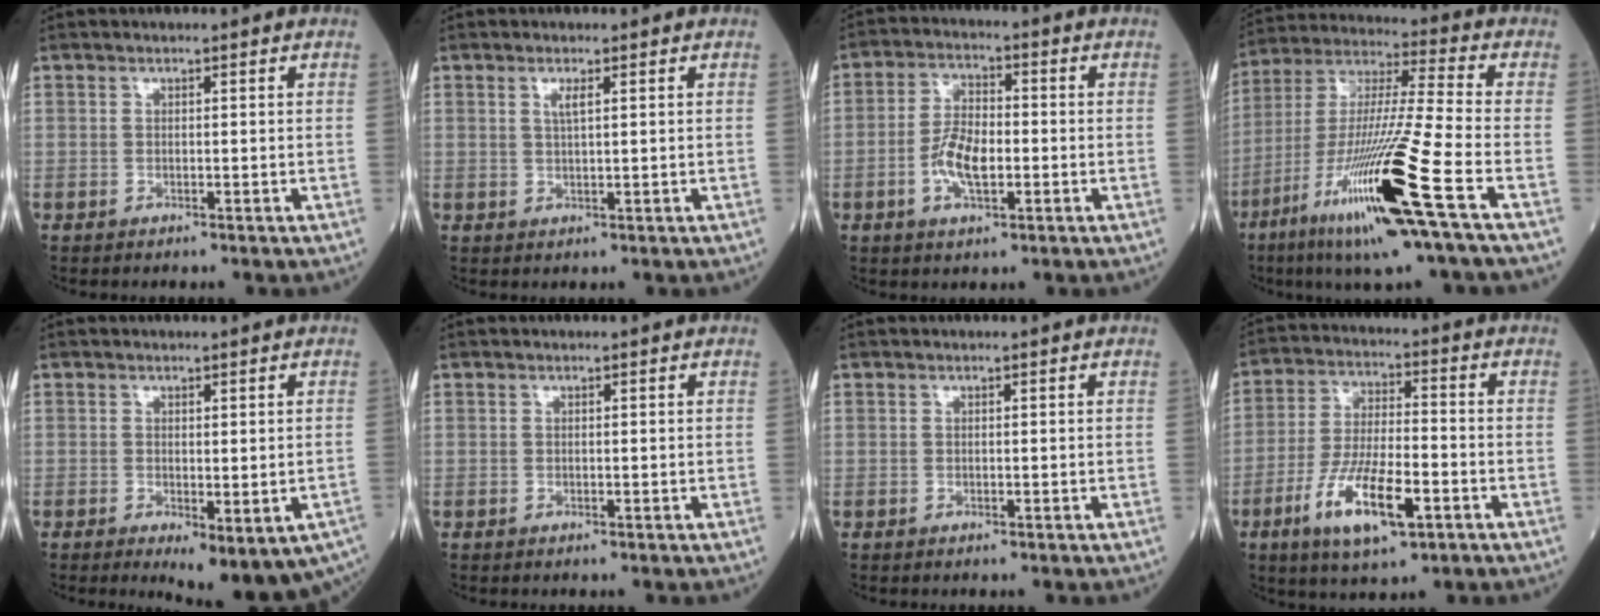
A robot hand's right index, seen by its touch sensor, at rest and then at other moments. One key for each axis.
{"total": 1.7, "fx": 0.7, "fy": 0.1, "fz": 1.5, "tx": -0.035, "ty": 0.000, "tz": 0.014}
{"total": 6.8, "fx": -1.7, "fy": 2.7, "fz": 6.0, "tx": -0.126, "ty": 0.006, "tz": -0.033}
{"total": 20.1, "fx": -9.0, "fy": -0.7, "fz": 17.9, "tx": -0.365, "ty": -0.042, "tz": -0.174}
{"total": 9.8, "fx": -5.4, "fy": 3.2, "fz": 7.5, "tx": -0.081, "ty": -0.017, "tz": -0.068}
{"total": 0.0}
{"total": 0.0}
{"total": 12.0, "fx": -5.2, "fy": 3.2, "fz": 10.4, "tx": -0.206, "ty": -0.013, "tz": -0.092}